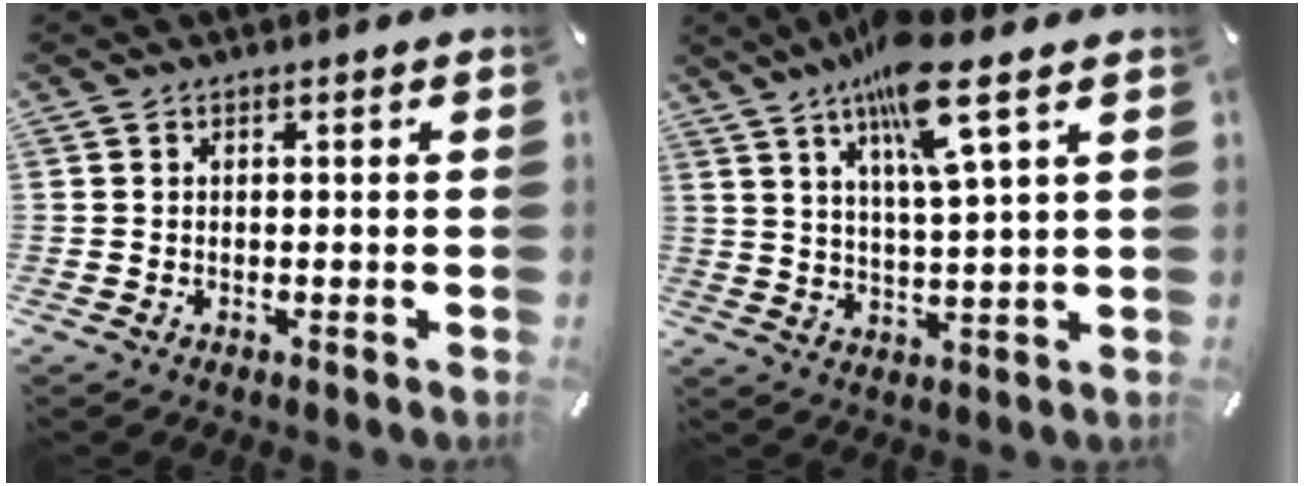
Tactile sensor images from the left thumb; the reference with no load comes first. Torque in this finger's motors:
{"motor_torque": [1.64, 1.57, 1.61, -1.16, 0.27]}